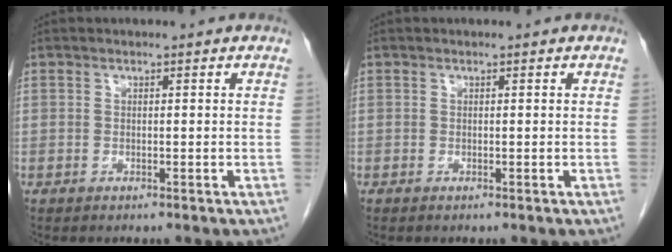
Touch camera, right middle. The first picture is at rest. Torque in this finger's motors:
{"motor_torque": [0.04, 0.12, 0.09, 0.01]}